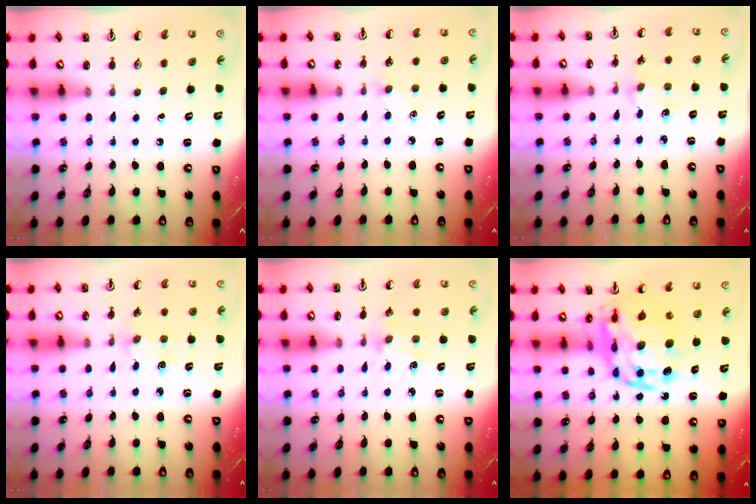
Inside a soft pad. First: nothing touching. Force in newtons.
{"total": 1.9, "press": 1.9, "slide": 0.3}
{"total": 2.0, "press": 2.0, "slide": 0.3}
{"total": 2.0, "press": 2.0, "slide": 0.3}
{"total": 2.9, "press": 2.9, "slide": 0.3}
{"total": 18.3, "press": 18.2, "slide": 1.6}